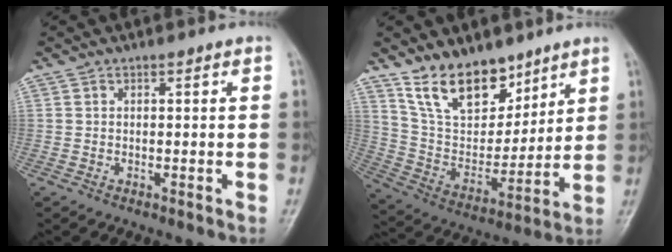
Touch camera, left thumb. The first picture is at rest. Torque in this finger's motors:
{"motor_torque": [1.17, 1.12, 0.89, -0.71, 0.10]}